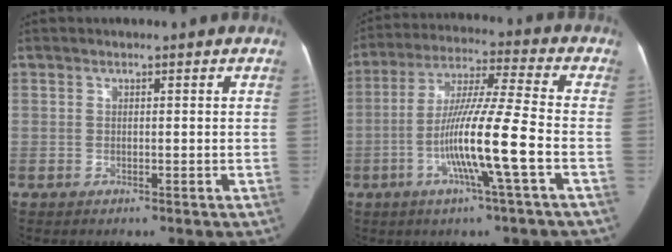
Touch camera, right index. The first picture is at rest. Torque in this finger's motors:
{"motor_torque": [1.87, -0.27, 0.84, 0.21]}